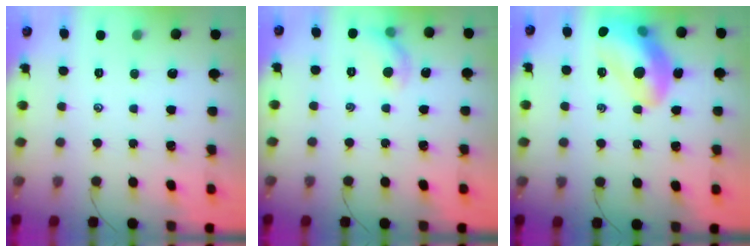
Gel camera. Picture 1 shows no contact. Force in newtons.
{"total": 6.3, "press": 6.2, "slide": 1.1}
{"total": 17.7, "press": 17.5, "slide": 2.7}